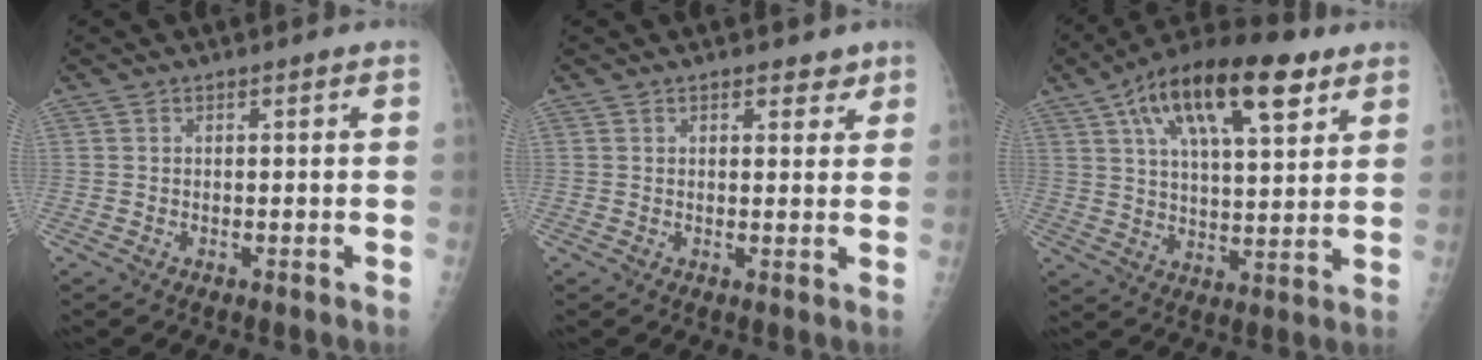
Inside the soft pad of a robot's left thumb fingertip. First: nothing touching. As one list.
[{"total": 2.6, "force": [1.8, 1.5, 1.1], "torque": [0.007, -0.010, 0.023]}, {"total": 20.1, "force": [10.1, 8.0, 15.5], "torque": [-0.243, -0.013, 0.169]}]